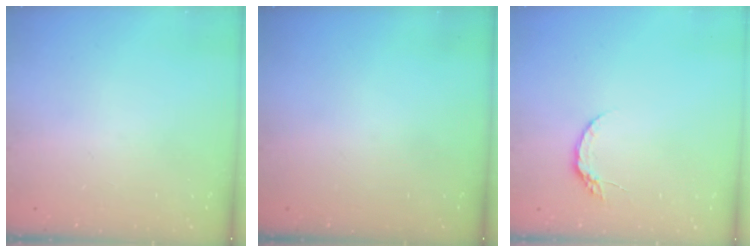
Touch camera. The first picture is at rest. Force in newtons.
{"total": 0.0}
{"total": 4.9, "press": 4.8, "slide": 0.7}